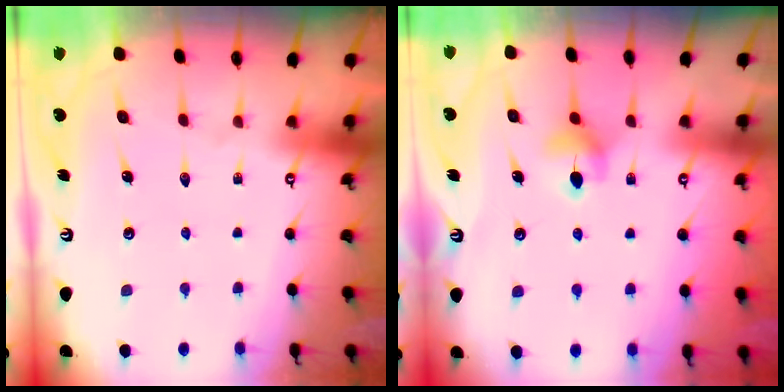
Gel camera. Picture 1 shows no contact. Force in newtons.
{"total": 5.6, "press": 5.5, "slide": 0.7}